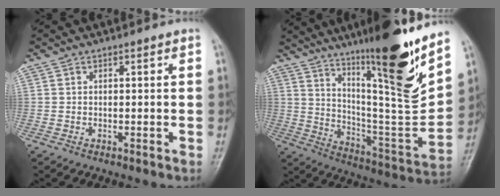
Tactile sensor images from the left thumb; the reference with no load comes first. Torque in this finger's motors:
{"motor_torque": [3.45, 1.56, 1.29, -1.48, 0.46]}